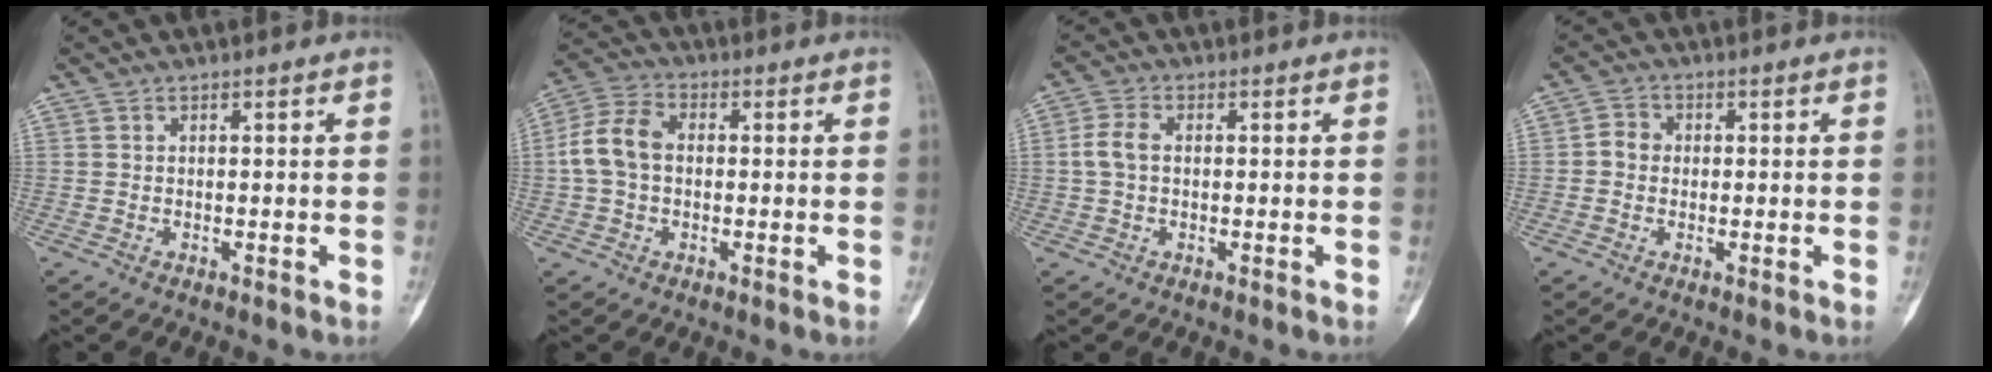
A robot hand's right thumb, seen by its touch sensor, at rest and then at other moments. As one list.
[{"total": 8.3, "force": [0.0, 5.8, 5.9], "torque": [-0.120, 0.027, -0.008]}, {"total": 3.8, "force": [0.1, 2.5, 2.9], "torque": [-0.069, 0.009, -0.003]}, {"total": 2.9, "force": [-0.2, 2.6, 1.3], "torque": [-0.009, 0.008, -0.011]}]